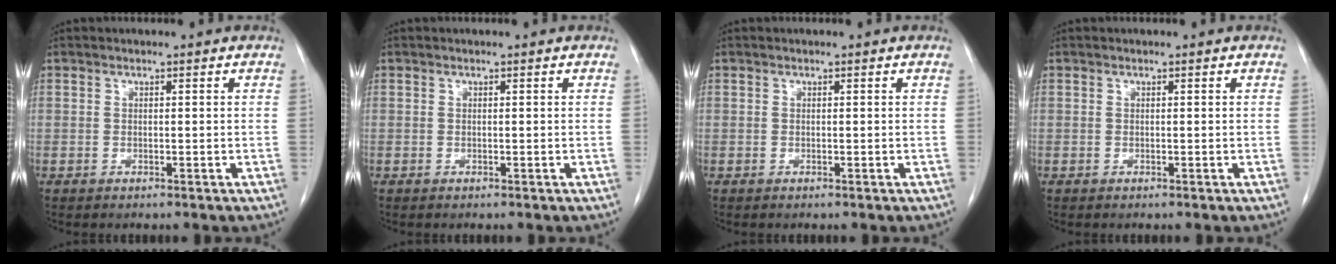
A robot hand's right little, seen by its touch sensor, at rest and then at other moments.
{"total": 0.0}
{"total": 0.0}
{"total": 0.0}